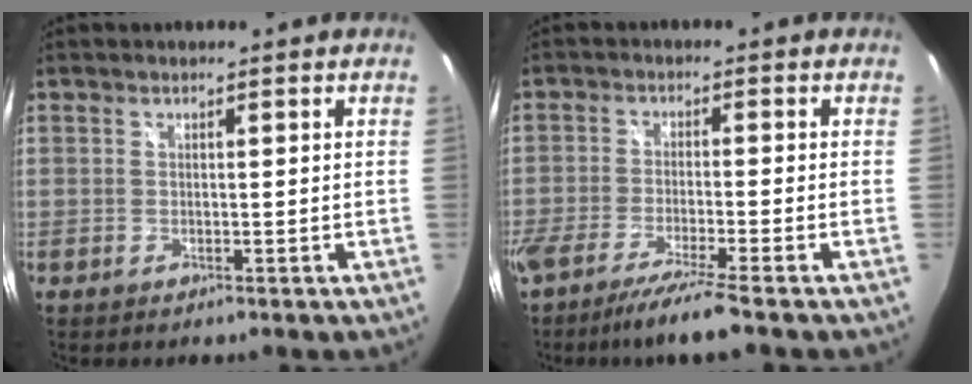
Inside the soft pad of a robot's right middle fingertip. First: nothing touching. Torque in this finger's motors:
{"motor_torque": [1.18, -0.96, 0.23, 0.21]}